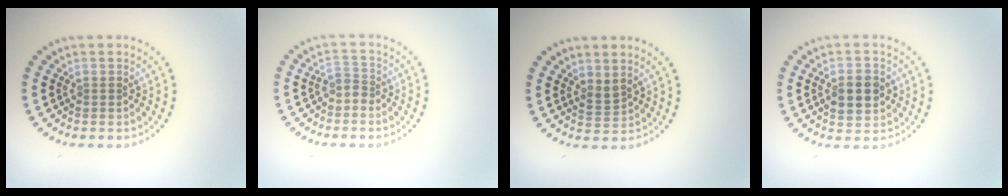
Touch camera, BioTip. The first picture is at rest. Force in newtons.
{"total": 1.5, "press": 1.1, "slide": 1.1}
{"total": 1.4, "press": 1.1, "slide": 0.7}
{"total": 3.8, "press": 3.8, "slide": 0.2}